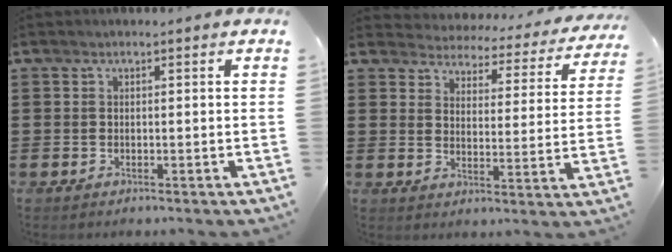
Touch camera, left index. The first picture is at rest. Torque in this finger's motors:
{"motor_torque": [1.19, -0.95, 0.15, 0.00]}